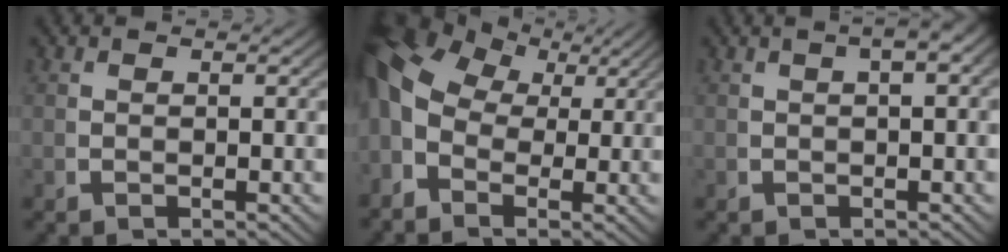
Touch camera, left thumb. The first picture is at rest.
{"total": 7.8, "force": [1.7, 5.7, 4.9], "torque": [-0.102, -0.015, 0.029]}
{"total": 3.2, "force": [0.9, 1.0, 2.9], "torque": [-0.035, 0.020, 0.008]}